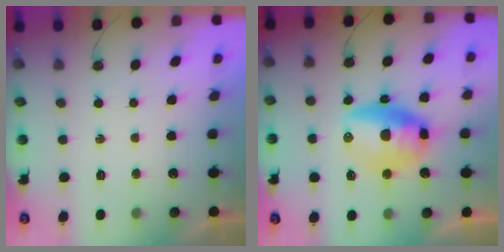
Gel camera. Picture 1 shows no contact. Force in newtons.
{"total": 13.4, "press": 13.1, "slide": 2.7}